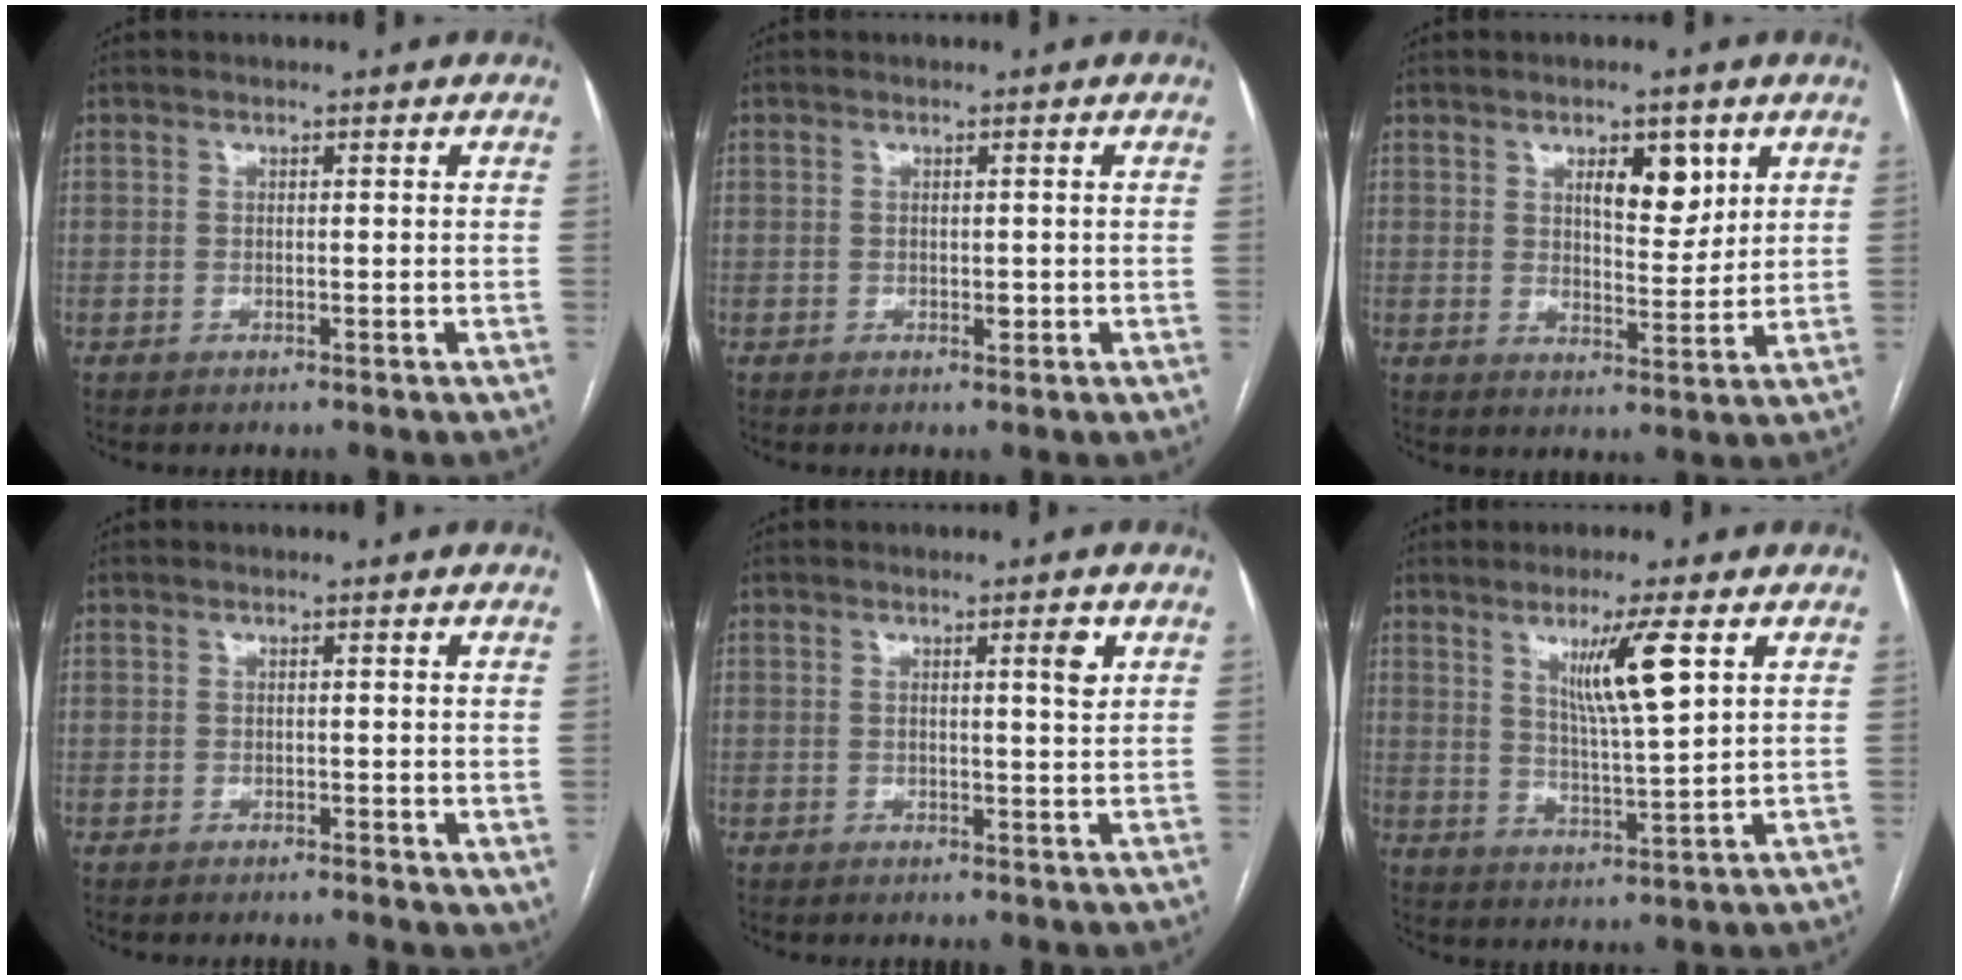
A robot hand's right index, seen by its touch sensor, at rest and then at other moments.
{"total": 1.0, "force": [-0.2, 0.4, 0.9], "torque": [-0.014, -0.001, -0.001]}
{"total": 6.3, "force": [3.0, 2.5, 4.9], "torque": [-0.074, -0.003, 0.049]}
{"total": 1.4, "force": [-0.3, 0.8, 1.1], "torque": [-0.010, -0.001, -0.005]}
{"total": 2.6, "force": [1.1, 0.1, 2.3], "torque": [-0.034, -0.003, 0.013]}
{"total": 8.2, "force": [3.6, -0.3, 7.4], "torque": [-0.130, -0.012, 0.066]}